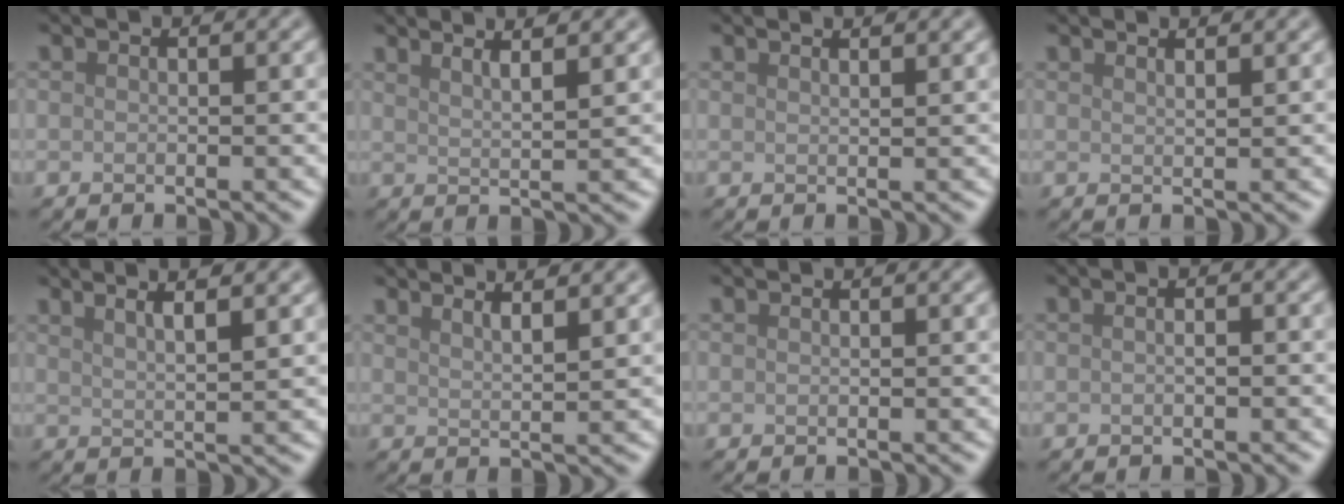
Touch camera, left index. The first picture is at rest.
{"total": 4.2, "force": [3.0, 1.1, 2.8], "torque": [-0.022, 0.020, 0.017]}
{"total": 2.4, "force": [1.9, 0.9, 1.3], "torque": [0.006, 0.009, -0.001]}
{"total": 2.0, "force": [1.6, 0.7, 1.1], "torque": [0.005, 0.005, 0.002]}
{"total": 4.5, "force": [2.8, 1.2, 3.3], "torque": [-0.028, 0.019, 0.019]}
{"total": 3.9, "force": [2.9, 1.1, 2.4], "torque": [-0.008, 0.020, 0.015]}
{"total": 0.0}
{"total": 1.5, "force": [0.3, 0.7, 1.3], "torque": [-0.005, -0.001, -0.013]}